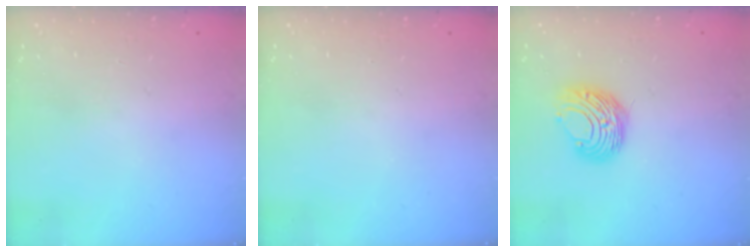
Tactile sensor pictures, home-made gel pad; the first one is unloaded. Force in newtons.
{"total": 0.0}
{"total": 9.7, "press": 9.7, "slide": 1.0}